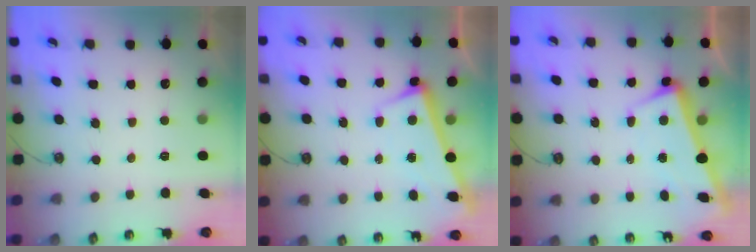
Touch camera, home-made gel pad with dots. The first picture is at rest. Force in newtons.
{"total": 2.5, "press": 2.4, "slide": 0.7}
{"total": 2.9, "press": 2.8, "slide": 1.0}